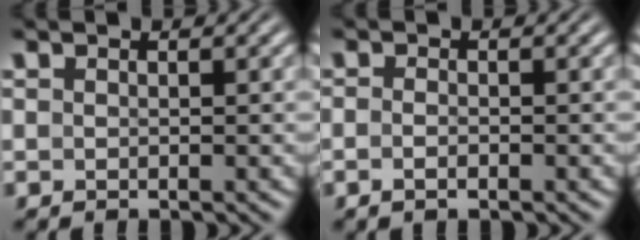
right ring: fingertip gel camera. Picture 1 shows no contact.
{"total": 1.2, "force": [-0.8, 0.4, 0.8], "torque": [-0.021, -0.002, -0.014]}